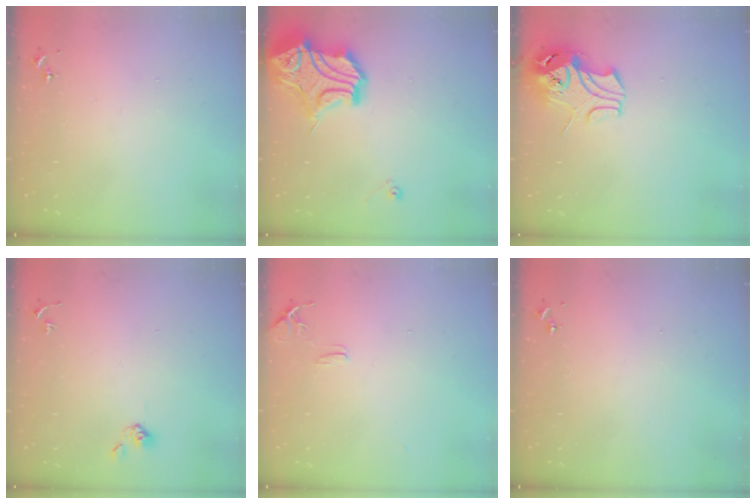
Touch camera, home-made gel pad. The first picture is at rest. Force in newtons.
{"total": 17.4, "press": 17.2, "slide": 2.4}
{"total": 9.8, "press": 9.7, "slide": 1.6}
{"total": 4.6, "press": 4.6, "slide": 0.7}
{"total": 7.7, "press": 7.7, "slide": 0.7}
{"total": 0.0}